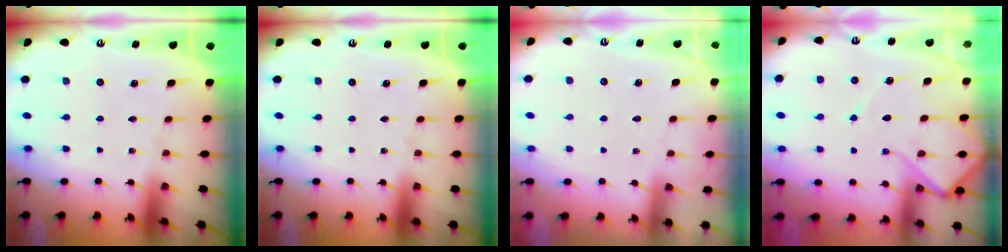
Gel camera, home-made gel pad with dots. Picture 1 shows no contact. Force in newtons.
{"total": 0.0}
{"total": 3.9, "press": 3.8, "slide": 0.5}
{"total": 12.1, "press": 12.0, "slide": 1.2}